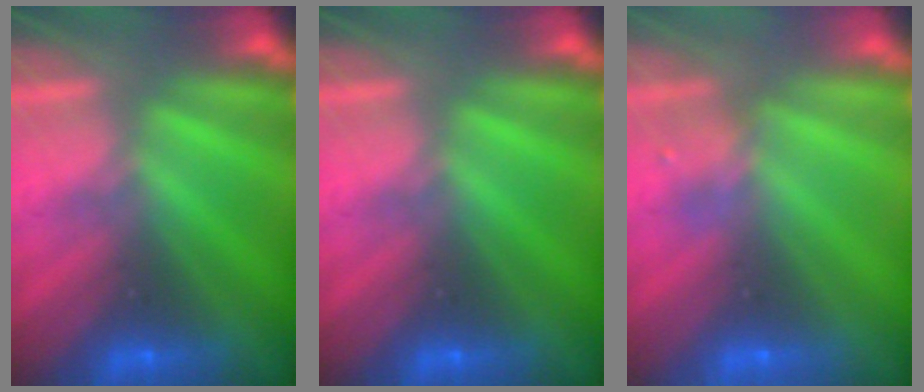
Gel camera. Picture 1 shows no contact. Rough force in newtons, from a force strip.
{"total": 0.0}
{"total": 2.2}